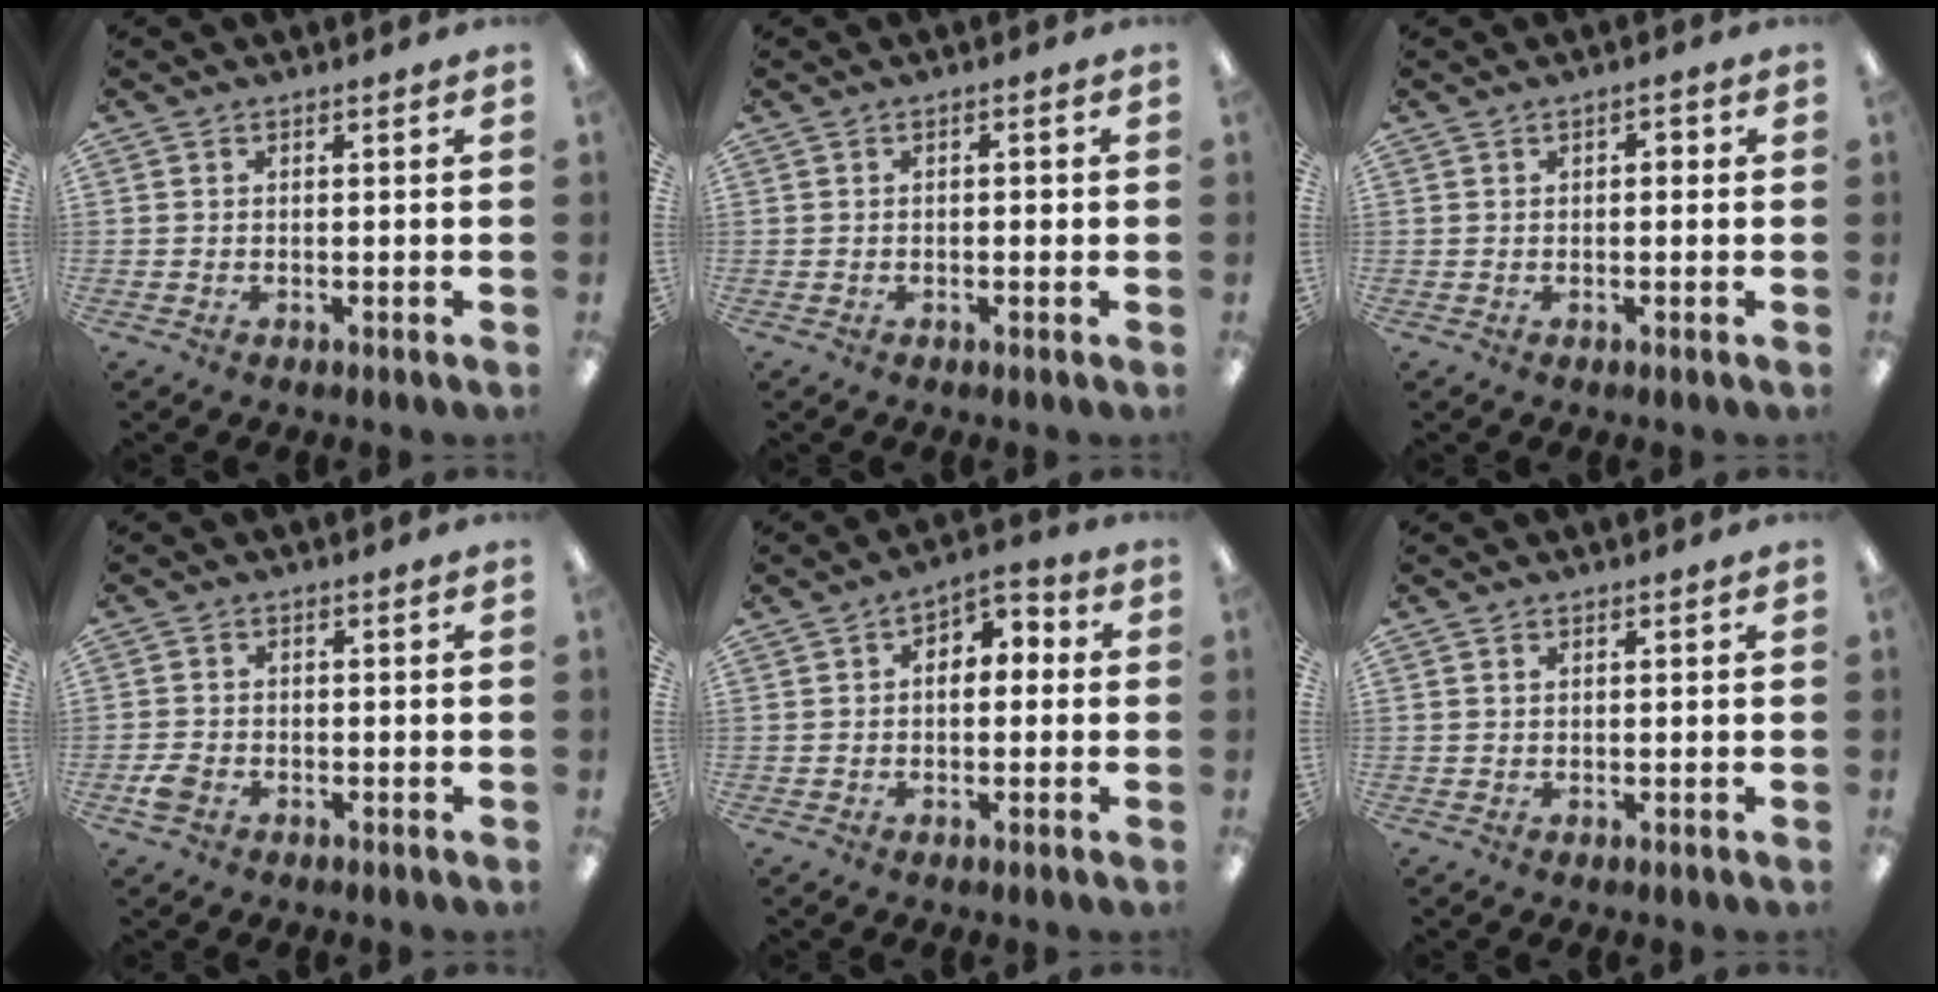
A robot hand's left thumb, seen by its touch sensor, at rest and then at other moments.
{"total": 1.2, "force": [-0.5, 0.6, 0.9], "torque": [-0.018, 0.004, -0.011]}
{"total": 1.6, "force": [0.0, 1.0, 1.2], "torque": [-0.023, 0.007, -0.002]}
{"total": 3.3, "force": [-1.6, 2.3, 1.8], "torque": [-0.042, 0.005, -0.031]}
{"total": 4.7, "force": [0.1, 3.6, 3.0], "torque": [-0.042, 0.006, -0.002]}
{"total": 1.0, "force": [0.4, 0.8, 0.5], "torque": [-0.010, 0.005, 0.006]}